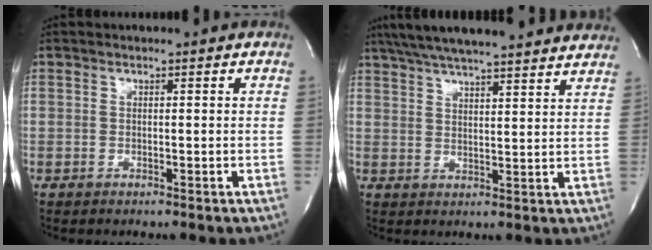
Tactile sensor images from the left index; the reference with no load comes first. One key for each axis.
{"total": 22.5, "fx": 19.8, "fy": 2.2, "fz": 10.5, "tx": -0.178, "ty": 0.035, "tz": 0.268}